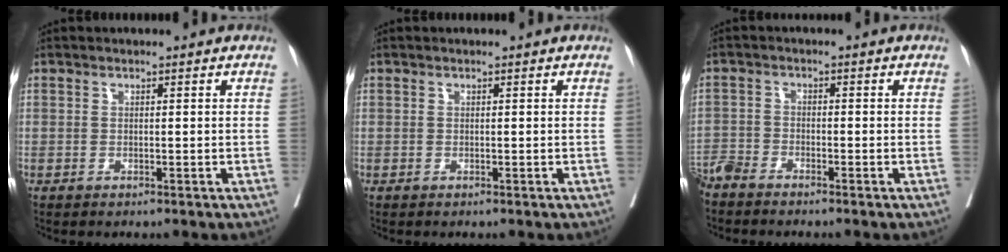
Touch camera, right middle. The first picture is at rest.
{"total": 0.0}
{"total": 4.0, "force": [-3.8, 0.3, 1.1], "torque": [-0.015, -0.011, -0.078]}